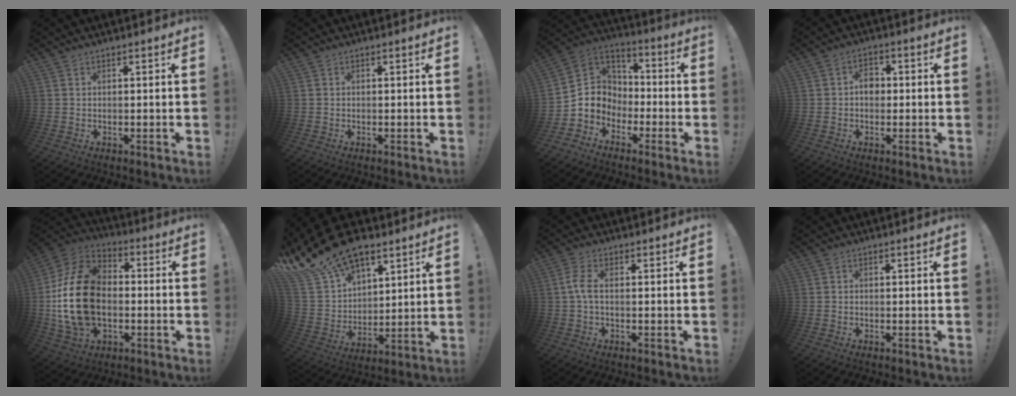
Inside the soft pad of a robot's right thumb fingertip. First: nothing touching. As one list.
[{"total": 0.0}, {"total": 8.7, "force": [-4.0, 7.6, 1.4], "torque": [-0.014, 0.014, -0.063]}, {"total": 4.6, "force": [-0.2, 3.4, 3.1], "torque": [-0.038, 0.000, -0.007]}, {"total": 23.5, "force": [-1.6, 16.3, 16.8], "torque": [-0.318, 0.031, -0.015]}, {"total": 19.4, "force": [14.2, 9.9, 8.7], "torque": [-0.162, -0.097, 0.273]}, {"total": 4.5, "force": [0.4, 1.7, 4.1], "torque": [-0.095, 0.002, 0.004]}, {"total": 0.0}]